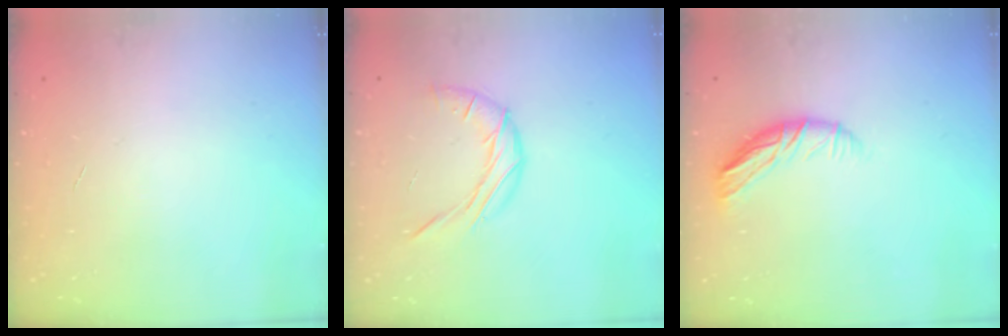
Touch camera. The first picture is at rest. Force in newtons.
{"total": 8.6, "press": 8.6, "slide": 0.2}
{"total": 10.0, "press": 9.9, "slide": 1.3}